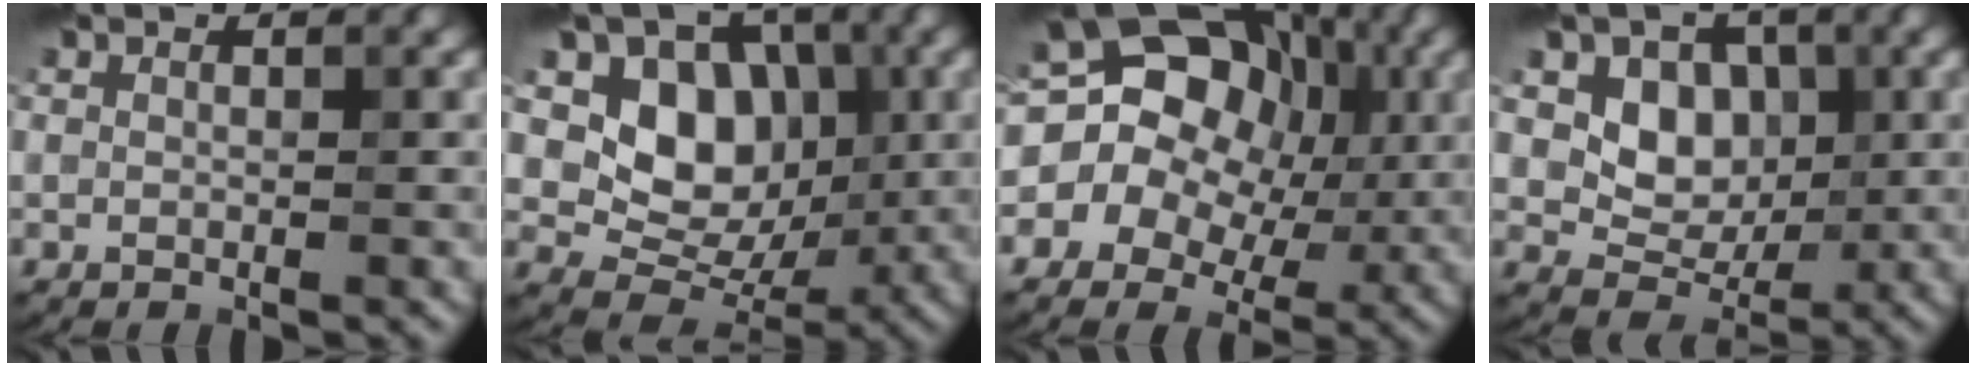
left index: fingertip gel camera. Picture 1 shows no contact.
{"total": 7.3, "force": [1.0, 6.1, 4.0], "torque": [-0.052, -0.014, 0.008]}
{"total": 13.7, "force": [0.6, 12.0, 6.5], "torque": [-0.115, 0.038, -0.018]}
{"total": 5.1, "force": [0.6, 4.2, 2.9], "torque": [-0.044, -0.010, 0.004]}